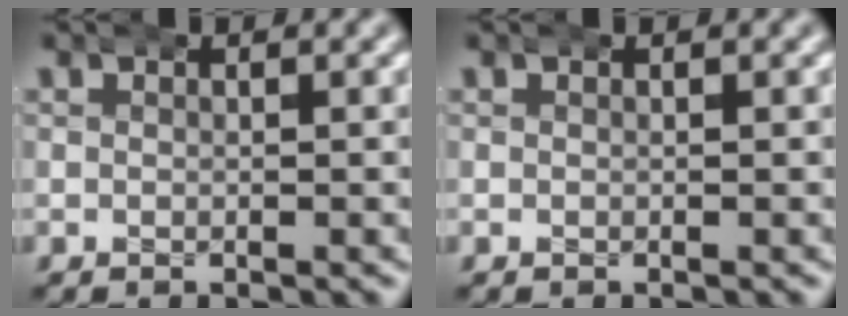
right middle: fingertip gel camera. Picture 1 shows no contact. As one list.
[{"total": 0.0}]